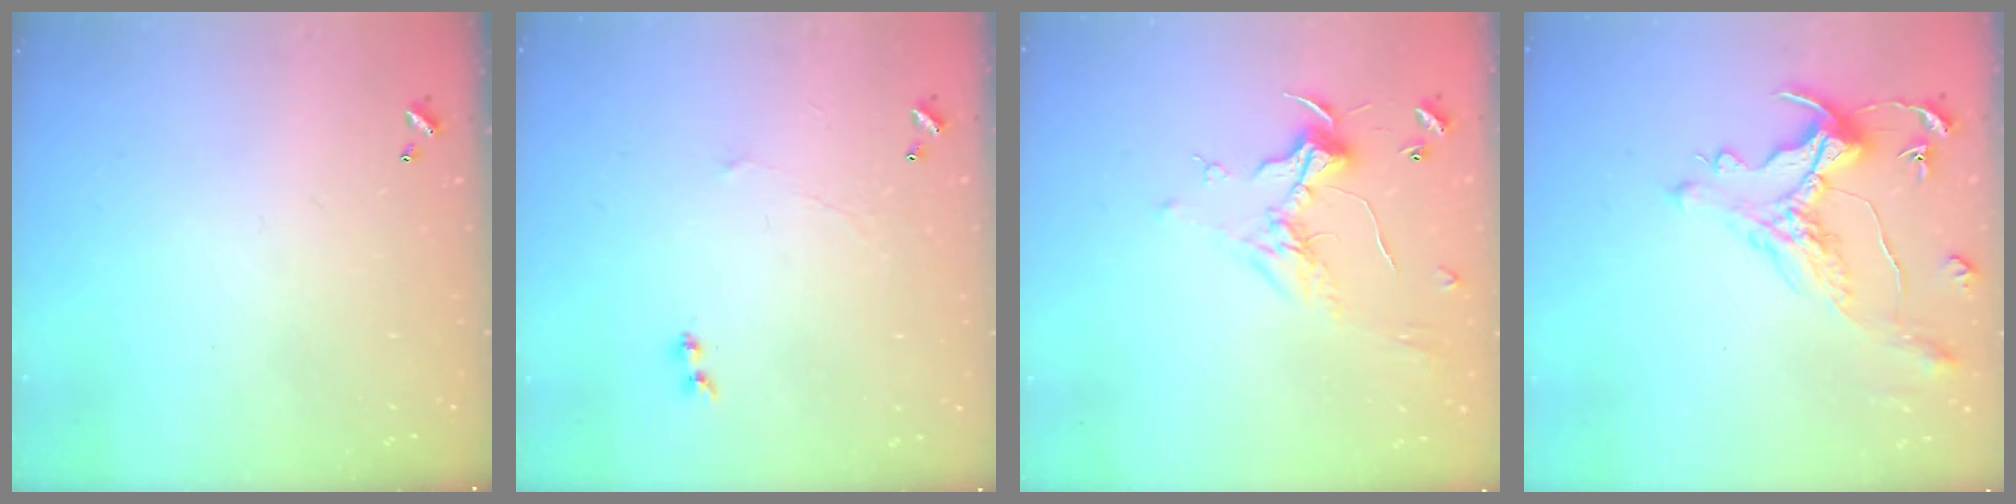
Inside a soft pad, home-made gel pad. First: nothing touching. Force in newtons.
{"total": 1.6, "press": 1.3, "slide": 0.9}
{"total": 0.7, "press": 0.2, "slide": 0.7}
{"total": 1.0, "press": 0.3, "slide": 1.0}